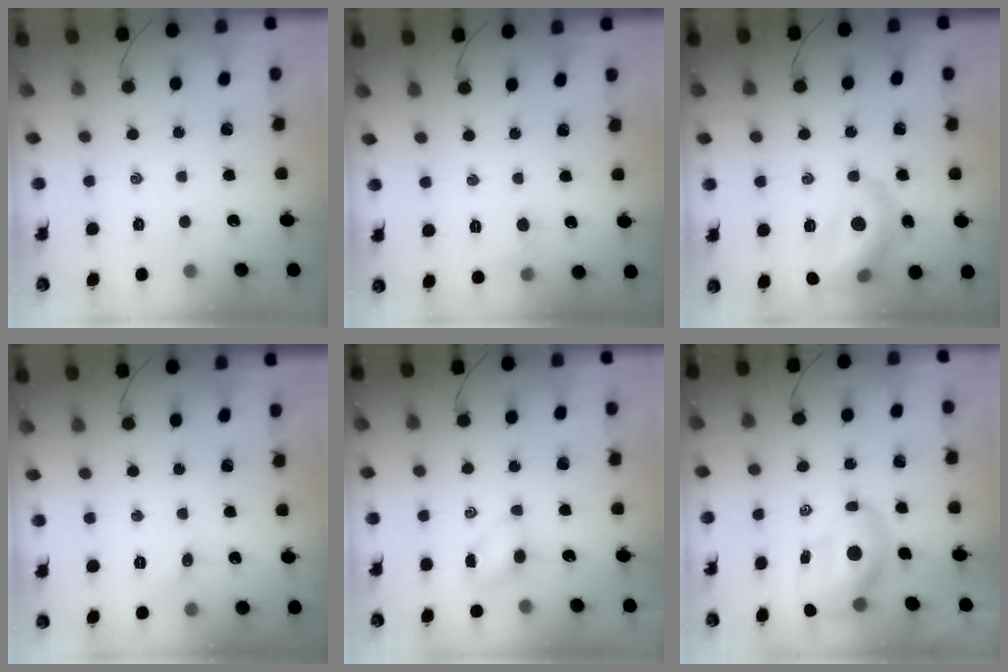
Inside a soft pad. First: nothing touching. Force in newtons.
{"total": 5.4, "press": 5.1, "slide": 1.7}
{"total": 15.5, "press": 15.4, "slide": 1.6}
{"total": 4.3, "press": 4.0, "slide": 1.4}
{"total": 4.3, "press": 4.2, "slide": 1.1}
{"total": 9.5, "press": 9.0, "slide": 3.0}